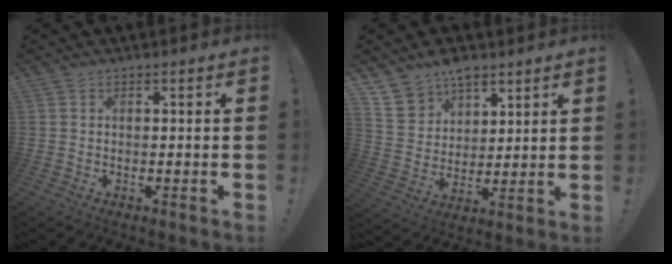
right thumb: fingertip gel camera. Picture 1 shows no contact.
{"total": 10.1, "force": [8.0, 5.9, 1.6], "torque": [-0.036, -0.063, 0.159]}